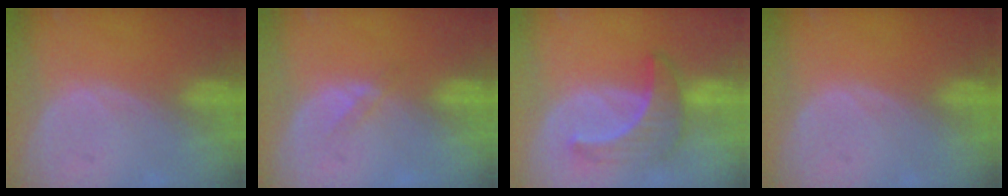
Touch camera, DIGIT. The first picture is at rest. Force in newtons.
{"total": 1.8, "press": 1.4, "slide": 1.0}
{"total": 6.6, "press": 6.3, "slide": 2.2}
{"total": 0.0}